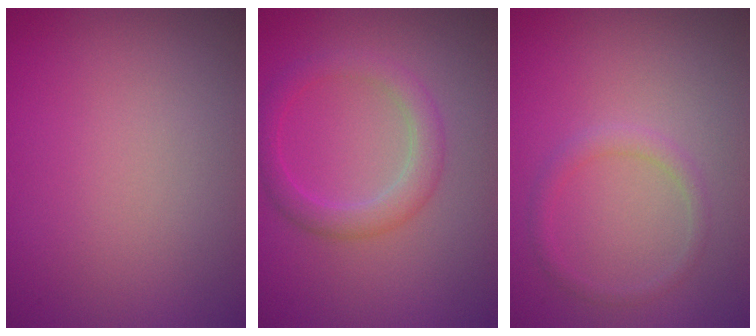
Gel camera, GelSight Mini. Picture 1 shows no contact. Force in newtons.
{"total": 3.0, "press": 3.0, "slide": 0.1}
{"total": 1.4, "press": 1.4, "slide": 0.1}